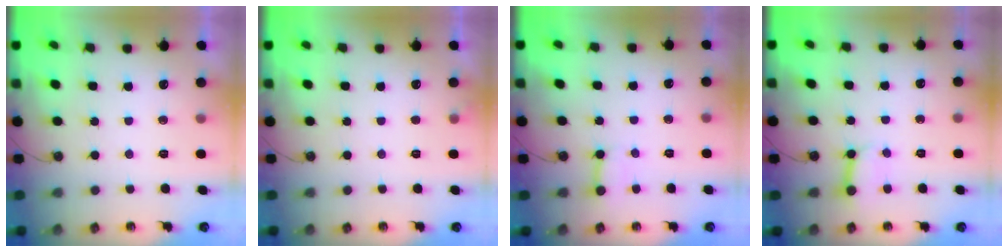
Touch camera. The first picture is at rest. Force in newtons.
{"total": 2.6, "press": 2.6, "slide": 0.4}
{"total": 3.9, "press": 3.9, "slide": 0.2}
{"total": 4.9, "press": 4.9, "slide": 0.7}